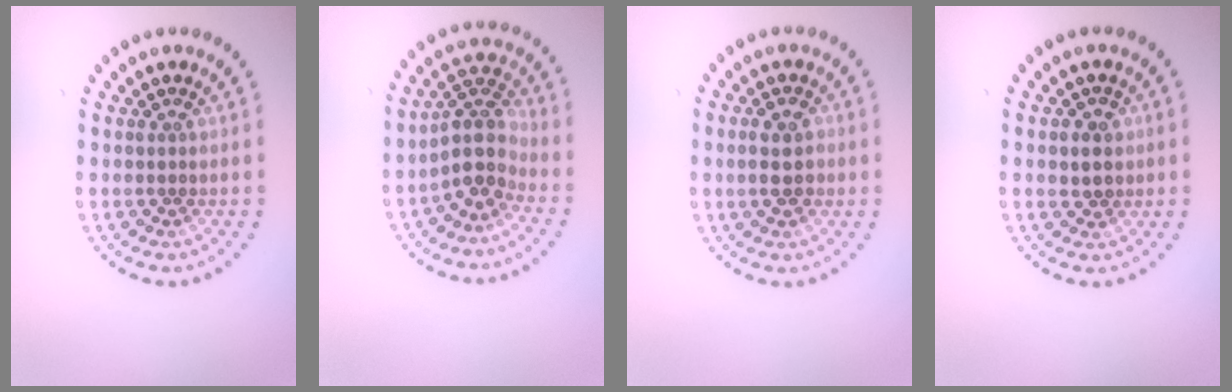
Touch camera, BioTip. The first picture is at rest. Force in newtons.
{"total": 3.9, "press": 3.1, "slide": 2.4}
{"total": 2.7, "press": 2.7, "slide": 0.4}
{"total": 1.7, "press": 1.5, "slide": 0.6}